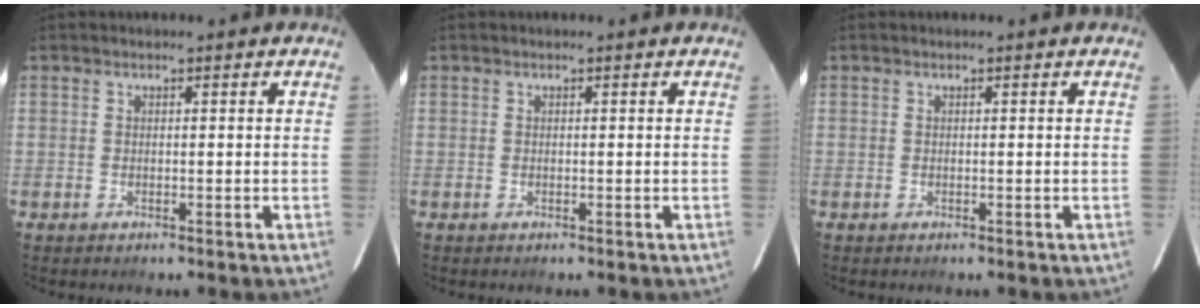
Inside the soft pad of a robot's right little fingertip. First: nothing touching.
{"total": 0.0}
{"total": 0.0}